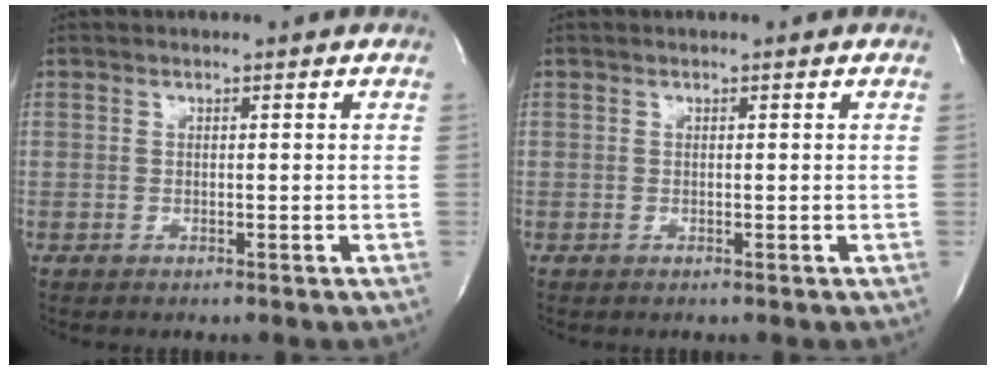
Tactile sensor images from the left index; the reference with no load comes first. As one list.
[{"total": 0.0}]